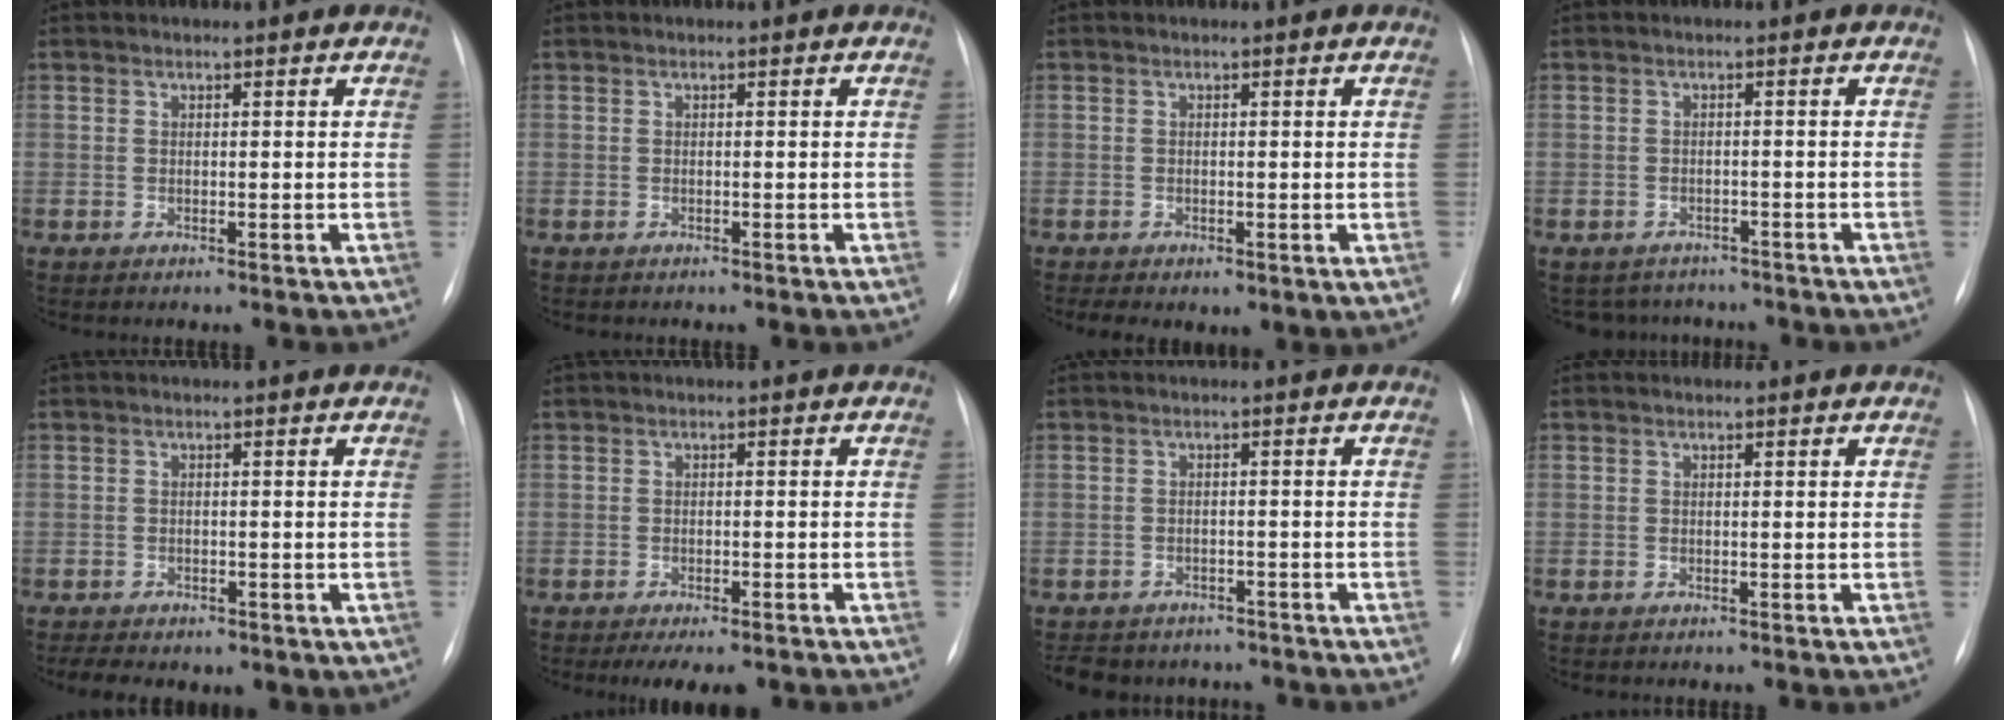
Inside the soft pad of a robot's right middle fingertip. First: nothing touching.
{"total": 0.0}
{"total": 3.8, "force": [-1.2, 2.1, 2.8], "torque": [-0.054, -0.004, -0.010]}
{"total": 5.2, "force": [-4.7, 2.2, -0.2], "torque": [0.003, 0.007, -0.058]}
{"total": 7.0, "force": [-4.3, 3.8, 4.0], "torque": [-0.075, 0.000, -0.048]}
{"total": 6.1, "force": [-4.7, 2.0, 3.4], "torque": [-0.039, -0.009, -0.062]}
{"total": 9.9, "force": [-8.6, 4.5, 2.1], "torque": [-0.044, 0.006, -0.104]}
{"total": 0.0}